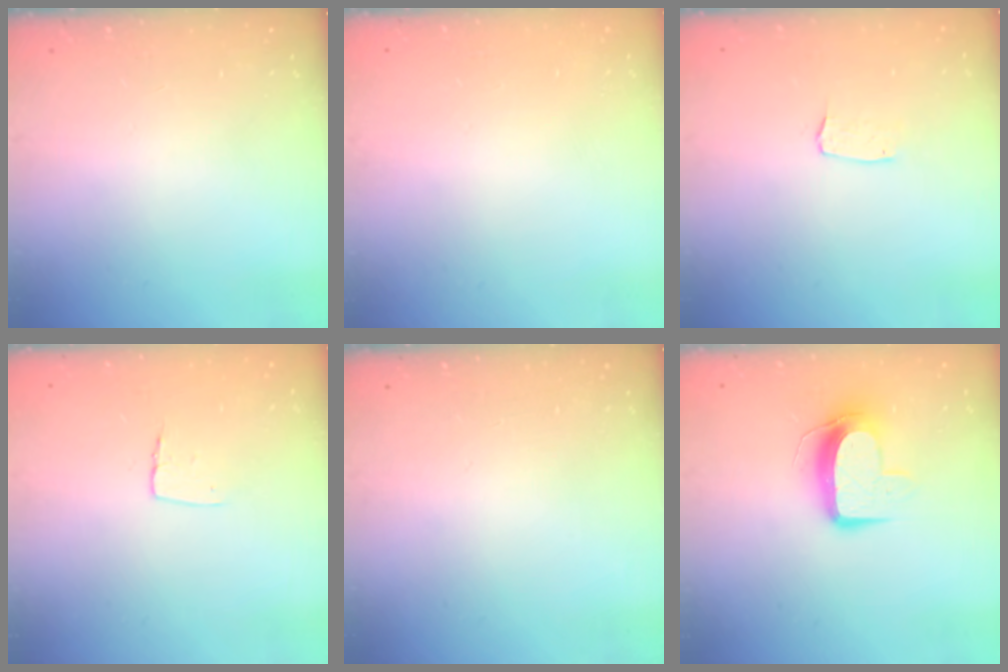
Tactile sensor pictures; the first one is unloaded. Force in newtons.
{"total": 0.0}
{"total": 3.6, "press": 3.6, "slide": 0.3}
{"total": 5.0, "press": 5.0, "slide": 0.3}
{"total": 0.0}
{"total": 10.4, "press": 10.4, "slide": 0.6}